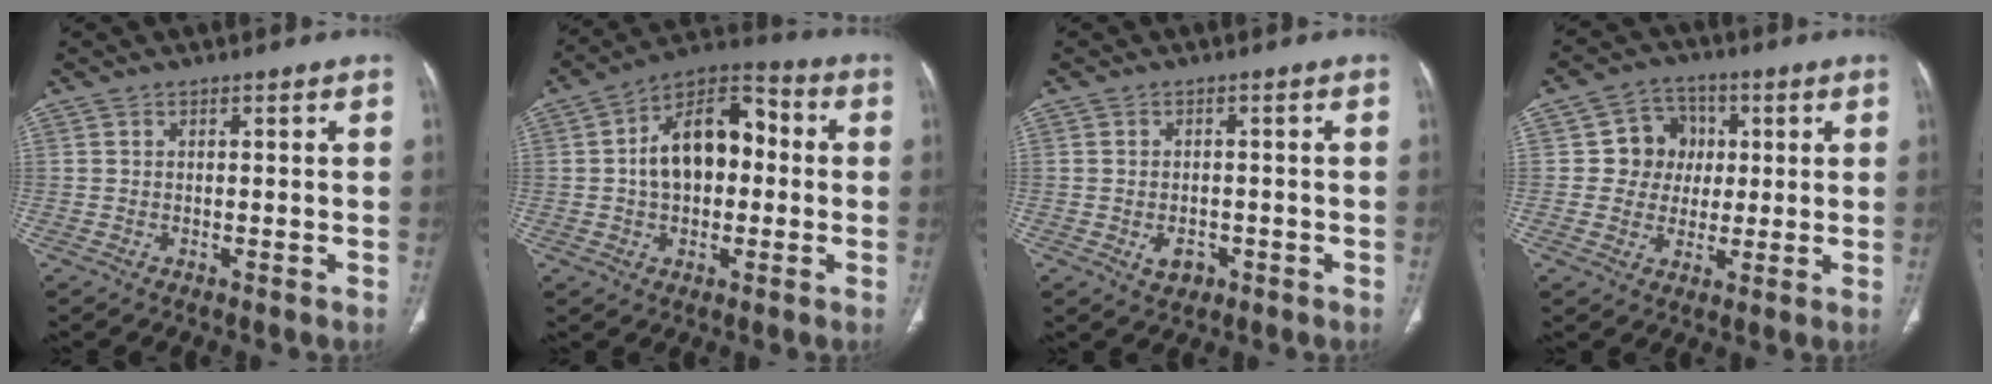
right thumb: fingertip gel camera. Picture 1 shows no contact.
{"total": 14.7, "force": [0.7, 9.3, 11.4], "torque": [-0.158, 0.039, 0.001]}
{"total": 3.2, "force": [-1.2, 2.4, 1.8], "torque": [-0.021, 0.004, -0.011]}
{"total": 8.2, "force": [1.2, 7.7, 2.4], "torque": [0.012, 0.011, 0.014]}